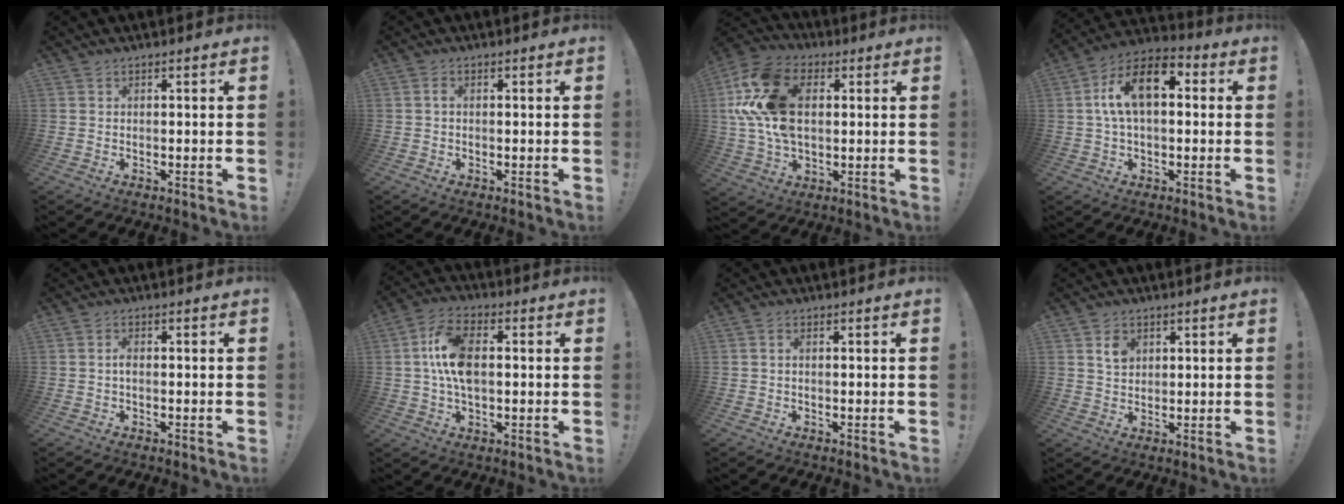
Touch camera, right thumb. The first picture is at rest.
{"total": 1.1, "force": [-0.3, 0.5, 0.9], "torque": [-0.020, 0.004, -0.006]}
{"total": 20.6, "force": [3.9, 14.1, 14.5], "torque": [-0.285, 0.006, 0.074]}
{"total": 14.2, "force": [3.2, 7.7, 11.5], "torque": [-0.197, 0.001, 0.053]}
{"total": 1.6, "force": [-0.5, 0.7, 1.4], "torque": [-0.030, 0.006, -0.008]}
{"total": 11.7, "force": [0.6, 6.9, 9.5], "torque": [-0.180, 0.006, 0.013]}
{"total": 0.7, "force": [-0.2, 0.3, 0.6], "torque": [-0.016, 0.004, -0.002]}
{"total": 4.3, "force": [2.1, 3.2, 2.0], "torque": [-0.022, -0.008, 0.035]}